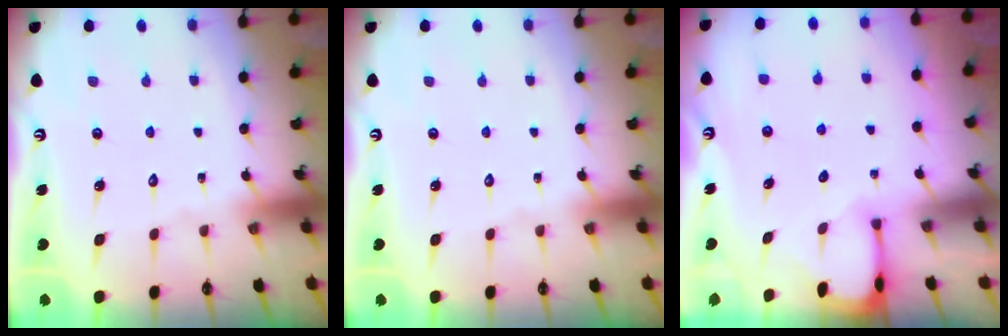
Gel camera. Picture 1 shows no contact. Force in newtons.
{"total": 0.0}
{"total": 1.2, "press": 1.2, "slide": 0.3}